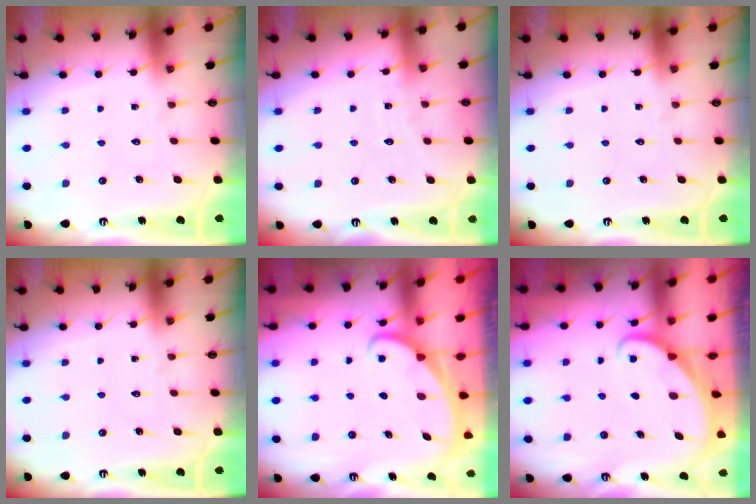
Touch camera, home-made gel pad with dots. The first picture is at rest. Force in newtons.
{"total": 2.9, "press": 2.9, "slide": 0.3}
{"total": 0.0}
{"total": 0.0}
{"total": 1.6, "press": 1.6, "slide": 0.1}
{"total": 1.8, "press": 1.8, "slide": 0.0}